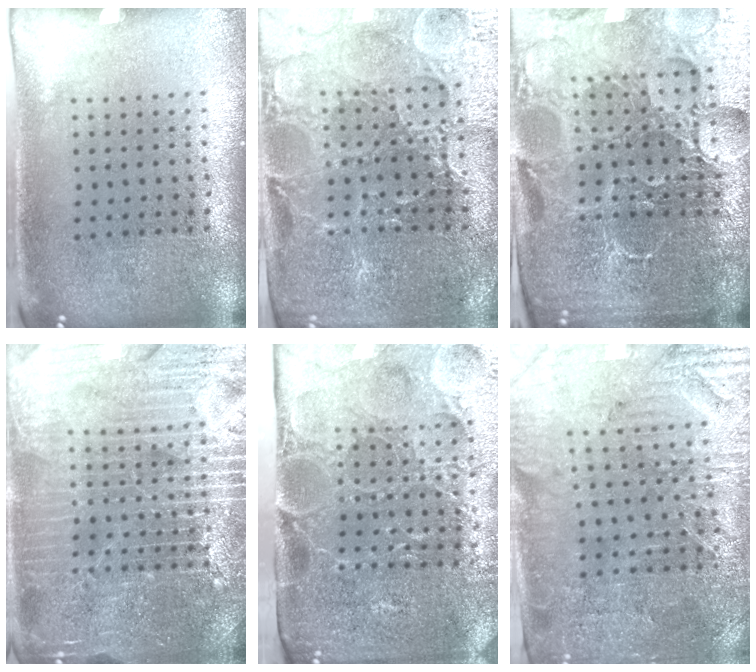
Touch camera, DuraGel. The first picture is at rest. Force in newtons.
{"total": 3.3, "press": 3.2, "slide": 0.6}
{"total": 6.8, "press": 6.0, "slide": 3.2}
{"total": 7.1, "press": 7.1, "slide": 1.0}
{"total": 5.0, "press": 4.2, "slide": 2.6}
{"total": 3.6, "press": 3.4, "slide": 1.2}